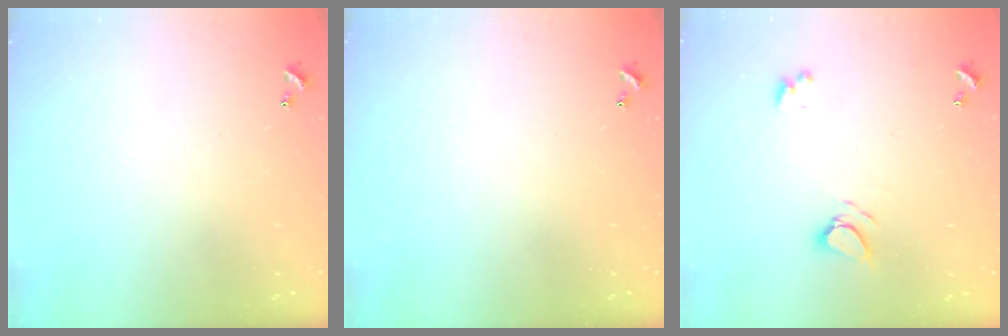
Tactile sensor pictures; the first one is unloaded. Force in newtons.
{"total": 0.0}
{"total": 4.6, "press": 4.6, "slide": 0.6}